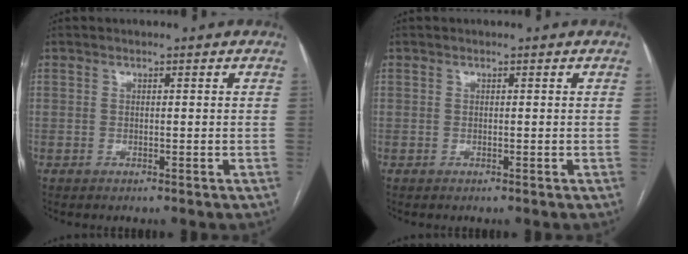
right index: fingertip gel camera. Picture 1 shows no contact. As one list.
[{"total": 0.0}]